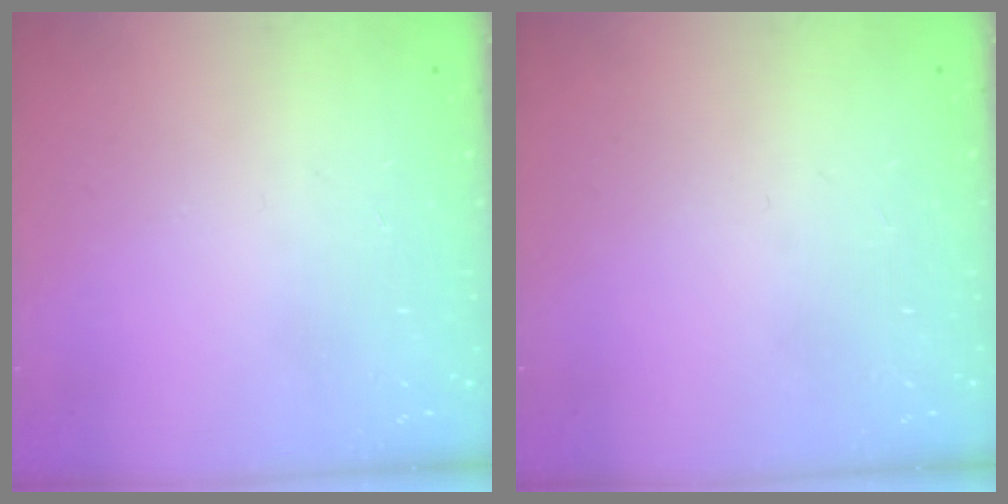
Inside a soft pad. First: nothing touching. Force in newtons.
{"total": 0.0}